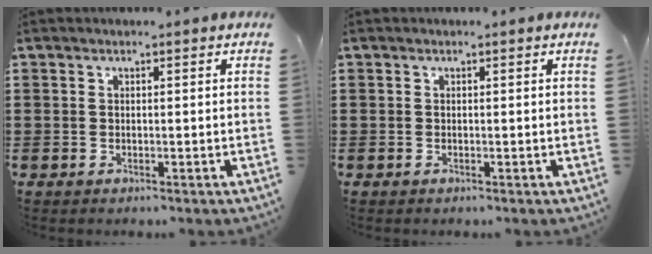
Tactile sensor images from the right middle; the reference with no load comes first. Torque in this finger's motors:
{"motor_torque": [-2.14, 0.00, 0.03, 0.00]}